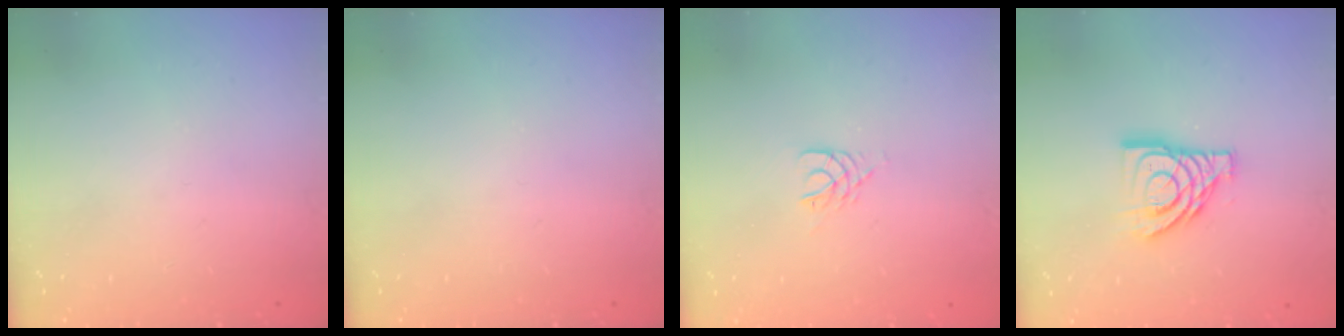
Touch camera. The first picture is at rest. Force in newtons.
{"total": 0.0}
{"total": 3.5, "press": 3.5, "slide": 0.5}
{"total": 12.5, "press": 12.4, "slide": 1.5}